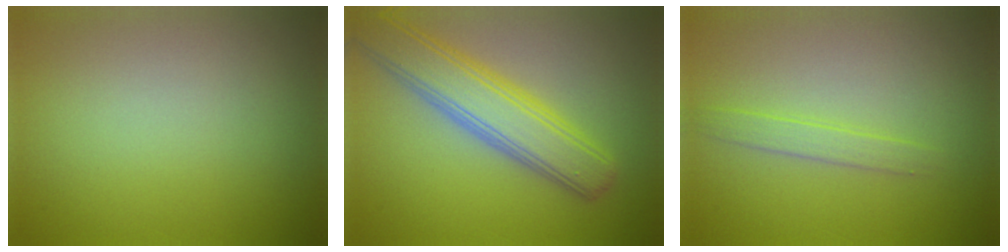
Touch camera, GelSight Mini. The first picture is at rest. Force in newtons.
{"total": 6.4, "press": 6.4, "slide": 0.3}
{"total": 1.5, "press": 1.5, "slide": 0.0}